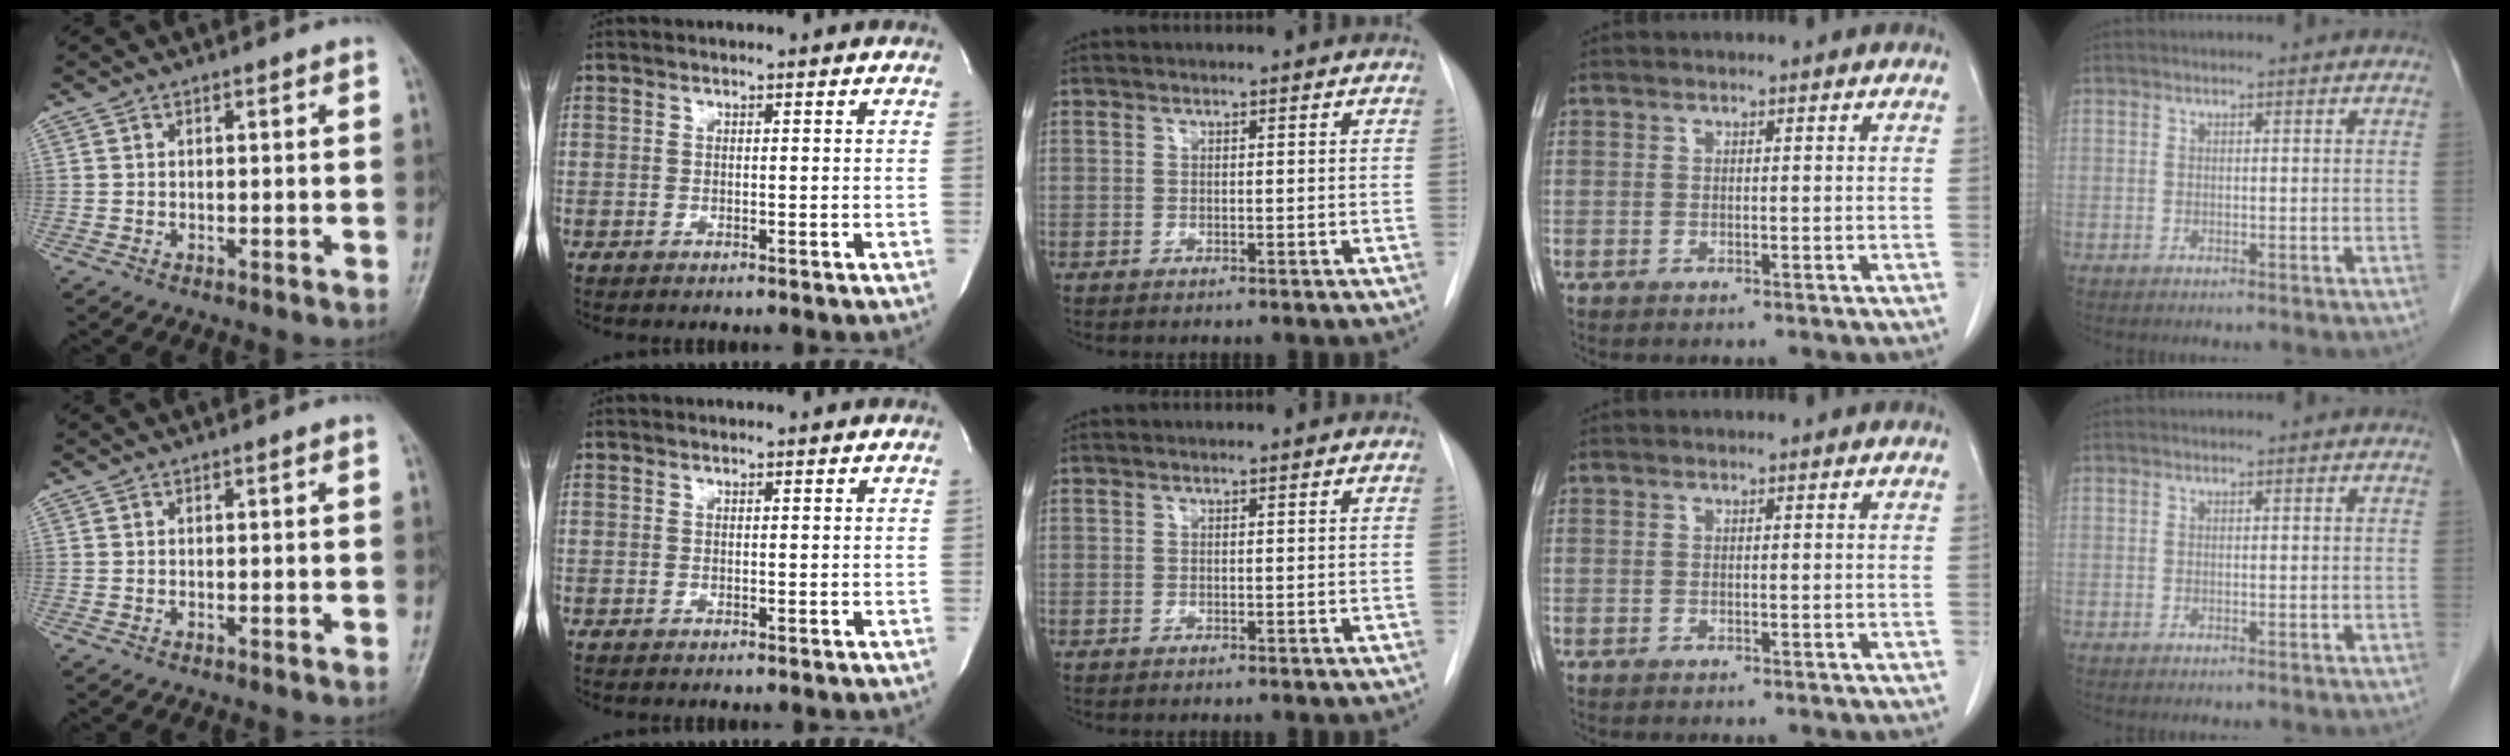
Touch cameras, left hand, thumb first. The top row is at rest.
{}